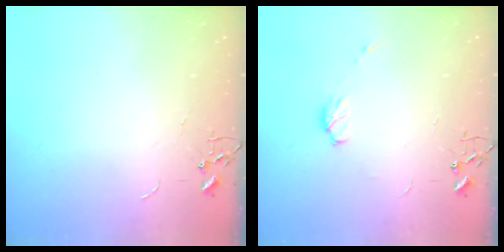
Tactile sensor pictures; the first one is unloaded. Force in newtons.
{"total": 5.7, "press": 5.6, "slide": 1.2}